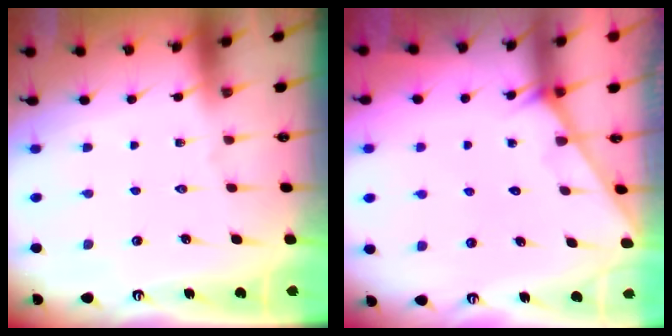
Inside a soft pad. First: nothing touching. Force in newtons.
{"total": 2.1, "press": 2.1, "slide": 0.2}